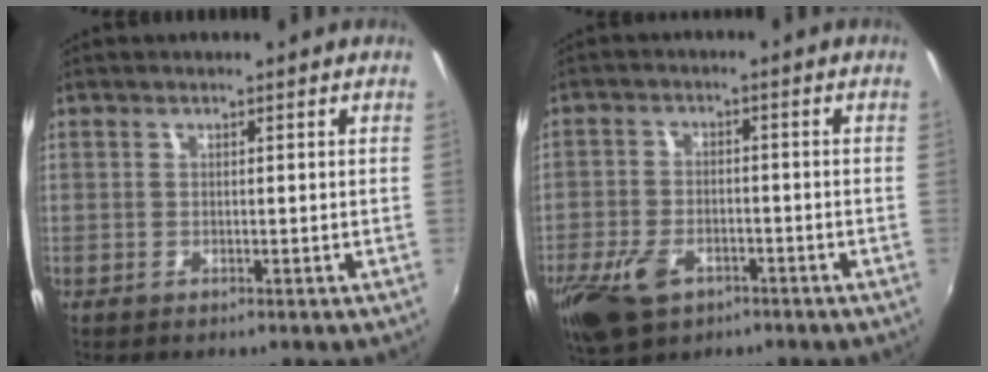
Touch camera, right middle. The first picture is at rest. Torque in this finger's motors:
{"motor_torque": [1.12, -1.00, 0.46, 0.08]}